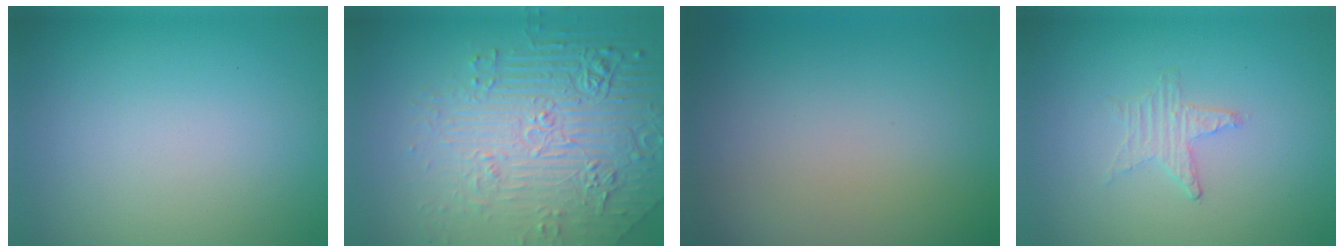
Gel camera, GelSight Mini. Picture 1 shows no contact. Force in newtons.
{"total": 8.6, "press": 5.9, "slide": 6.2}
{"total": 0.0}
{"total": 0.5, "press": 0.5, "slide": 0.1}